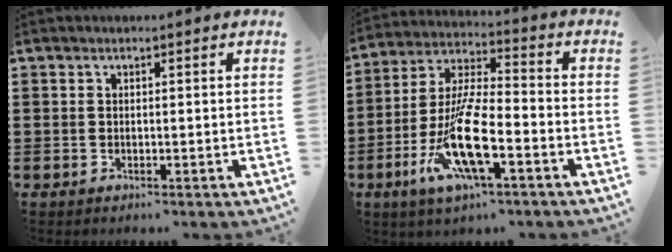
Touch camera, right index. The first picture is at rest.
{"total": 12.1, "force": [-5.5, 3.0, 10.3], "torque": [-0.226, -0.010, -0.106]}